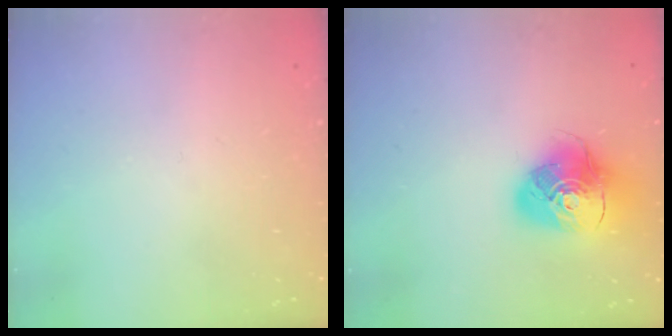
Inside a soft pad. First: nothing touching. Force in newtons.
{"total": 14.5, "press": 14.4, "slide": 1.9}